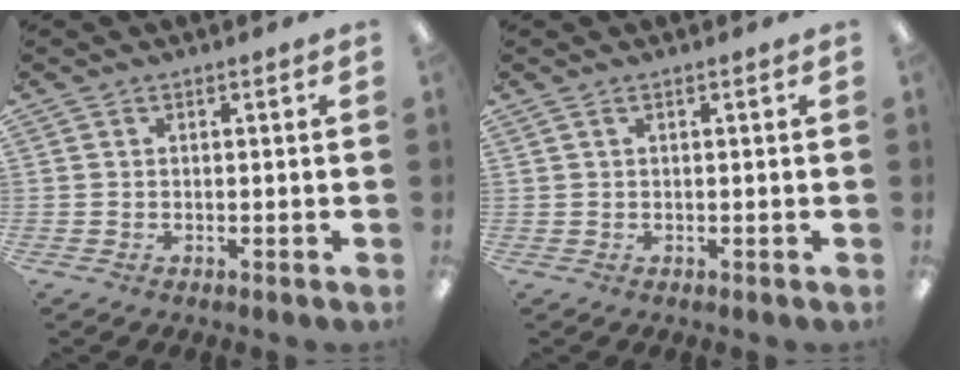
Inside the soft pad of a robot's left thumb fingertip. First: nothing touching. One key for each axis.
{"total": 1.4, "fx": 0.3, "fy": 0.2, "fz": 1.3, "tx": -0.025, "ty": 0.001, "tz": 0.005}